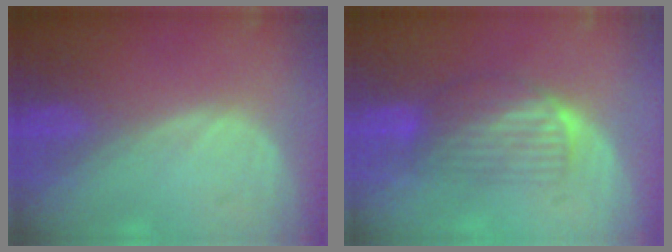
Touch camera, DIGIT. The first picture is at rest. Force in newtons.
{"total": 6.8, "press": 5.8, "slide": 3.4}